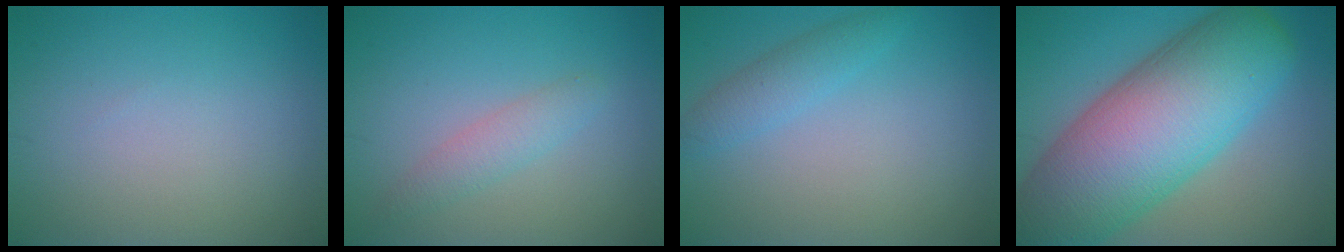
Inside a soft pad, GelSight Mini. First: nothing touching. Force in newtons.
{"total": 2.0, "press": 2.0, "slide": 0.1}
{"total": 2.2, "press": 2.2, "slide": 0.0}
{"total": 15.1, "press": 15.1, "slide": 0.7}